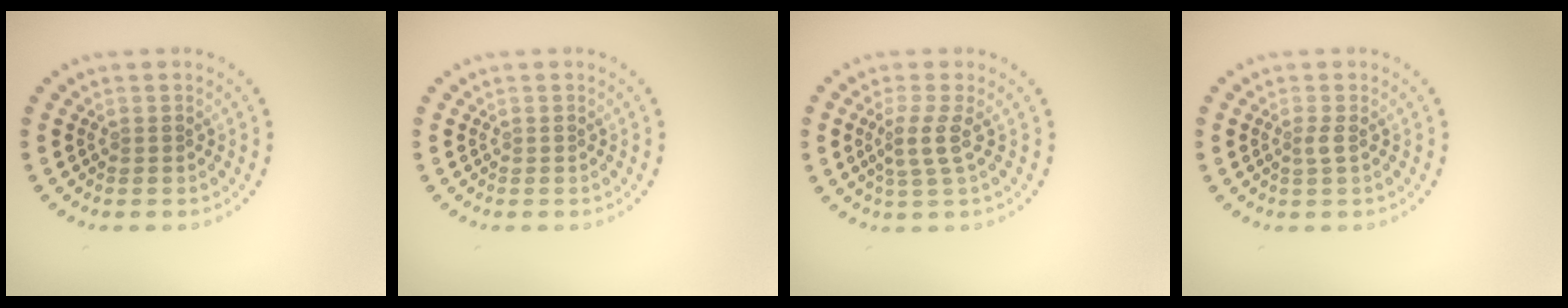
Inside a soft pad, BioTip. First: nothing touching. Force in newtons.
{"total": 0.0}
{"total": 2.3, "press": 1.7, "slide": 1.5}
{"total": 0.9, "press": 0.6, "slide": 0.7}